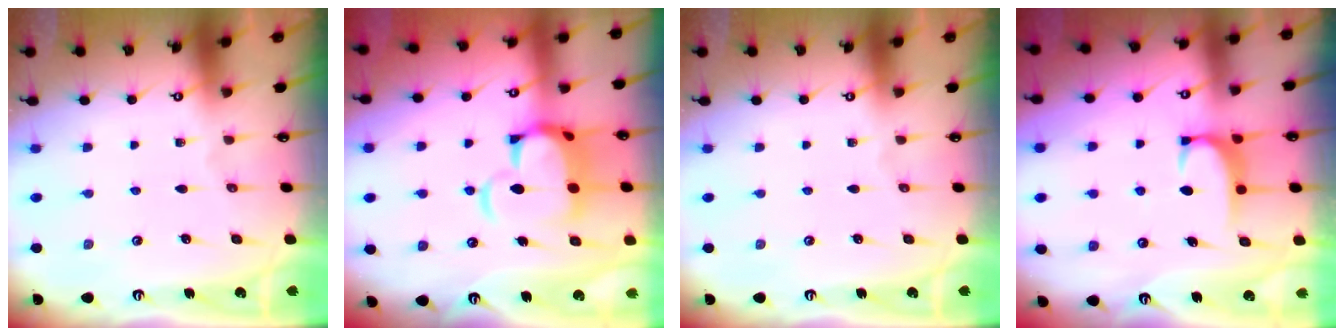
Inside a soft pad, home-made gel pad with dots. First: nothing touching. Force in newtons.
{"total": 9.2, "press": 9.1, "slide": 1.5}
{"total": 0.0}
{"total": 1.6, "press": 1.6, "slide": 0.5}